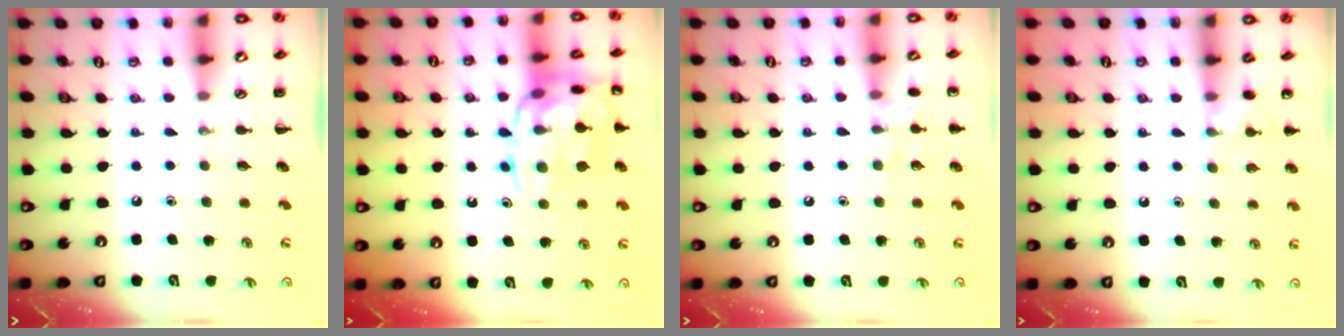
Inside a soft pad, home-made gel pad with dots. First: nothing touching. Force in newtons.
{"total": 16.4, "press": 16.4, "slide": 0.5}
{"total": 7.7, "press": 7.5, "slide": 1.6}
{"total": 5.5, "press": 5.1, "slide": 2.0}